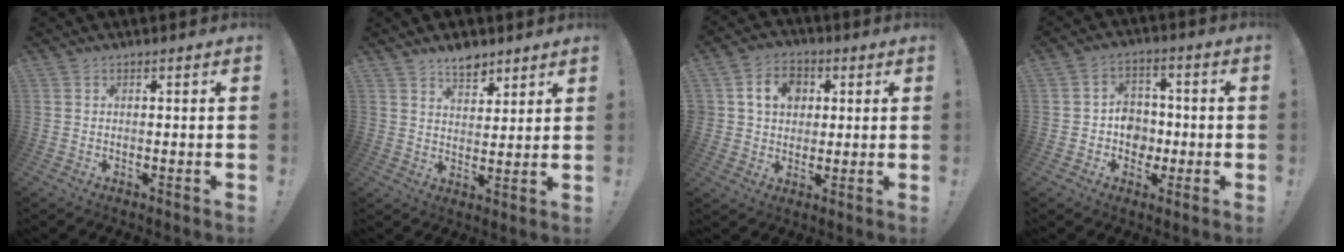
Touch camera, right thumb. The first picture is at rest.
{"total": 7.1, "force": [5.6, 3.6, 2.6], "torque": [-0.024, -0.039, 0.101]}
{"total": 10.2, "force": [3.2, 8.5, 4.8], "torque": [-0.079, 0.005, 0.064]}
{"total": 8.5, "force": [-1.4, 7.8, 3.2], "torque": [-0.039, 0.015, -0.017]}